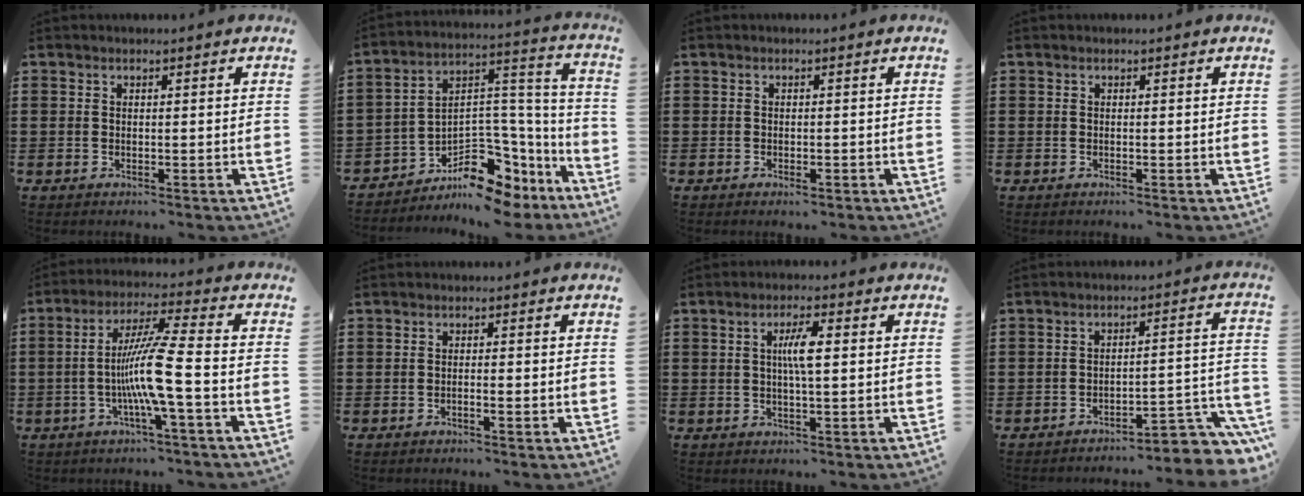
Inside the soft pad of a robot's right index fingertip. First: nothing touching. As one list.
[{"total": 7.5, "force": [-5.2, 4.6, 3.0], "torque": [-0.050, -0.004, -0.090]}, {"total": 0.8, "force": [-0.6, 0.4, 0.4], "torque": [-0.011, -0.003, -0.011]}, {"total": 0.0}, {"total": 10.0, "force": [-2.5, -0.5, 9.7], "torque": [-0.197, -0.013, -0.057]}, {"total": 1.1, "force": [-0.5, -0.1, 1.0], "torque": [-0.017, -0.004, -0.009]}, {"total": 4.3, "force": [0.6, 0.8, 4.2], "torque": [-0.081, 0.003, 0.006]}, {"total": 5.1, "force": [-4.5, 0.6, 2.4], "torque": [-0.038, -0.009, -0.089]}]